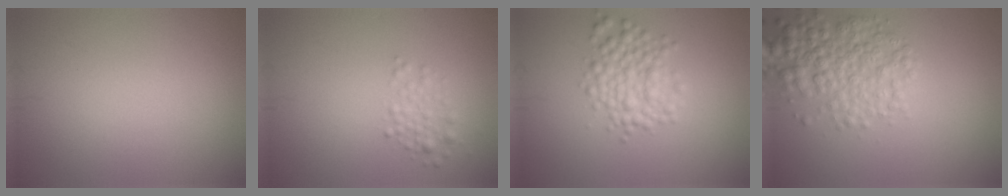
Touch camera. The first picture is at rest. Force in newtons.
{"total": 1.7, "press": 1.7, "slide": 0.1}
{"total": 3.7, "press": 3.7, "slide": 0.1}
{"total": 5.0, "press": 5.0, "slide": 0.1}